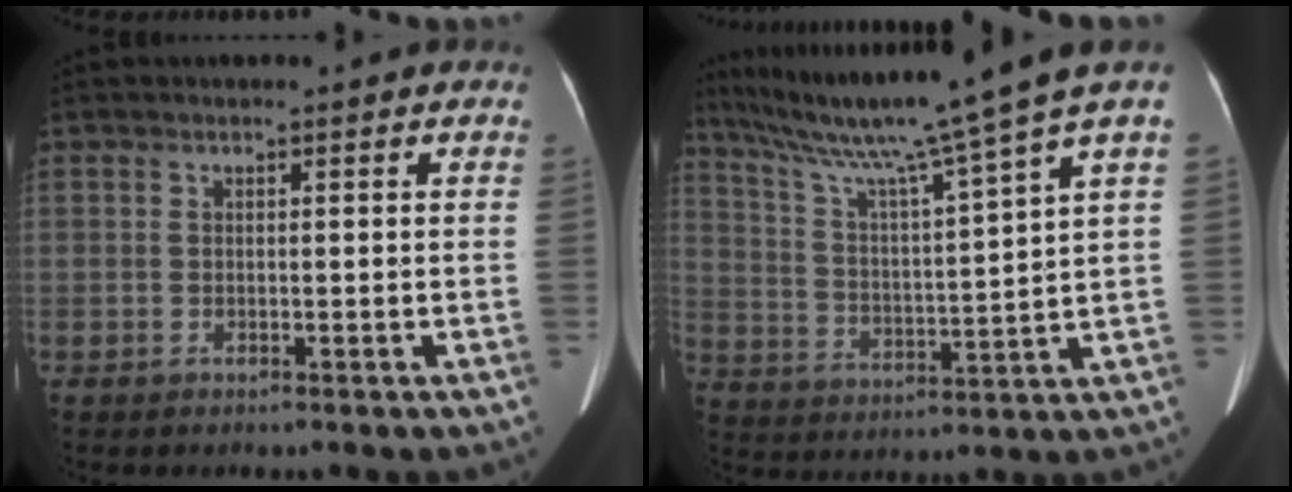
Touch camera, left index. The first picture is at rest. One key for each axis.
{"total": 15.5, "fx": 11.9, "fy": -3.2, "fz": 9.4, "tx": -0.163, "ty": -0.015, "tz": 0.200}